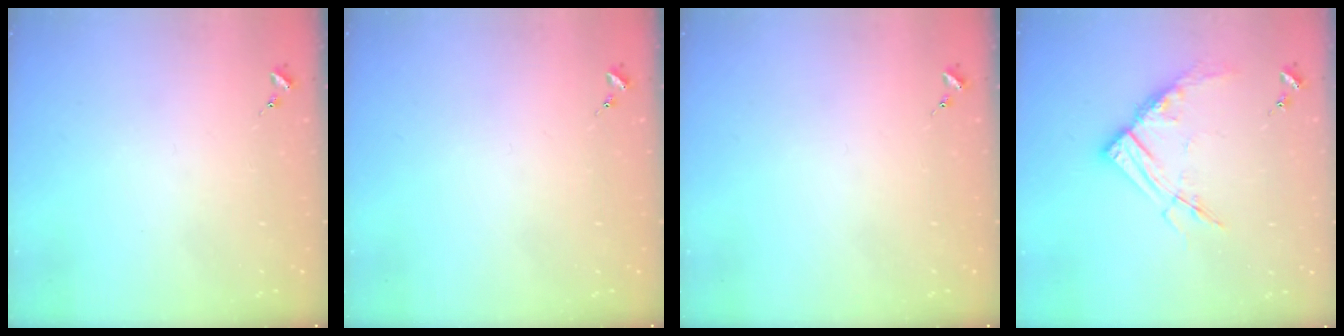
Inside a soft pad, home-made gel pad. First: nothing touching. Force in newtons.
{"total": 0.0}
{"total": 0.0}
{"total": 12.1, "press": 12.0, "slide": 1.2}